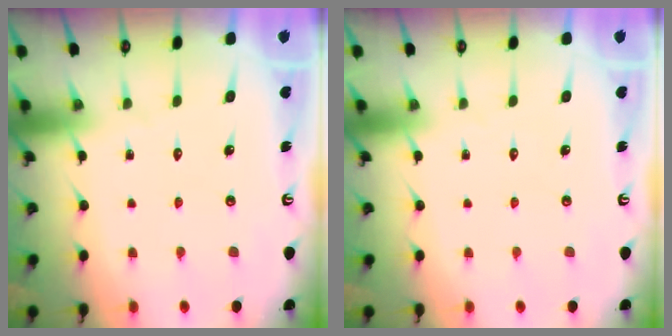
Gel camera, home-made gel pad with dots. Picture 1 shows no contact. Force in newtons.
{"total": 0.0}